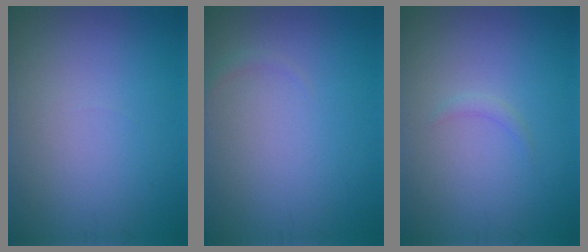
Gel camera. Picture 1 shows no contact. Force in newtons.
{"total": 0.6, "press": 0.6, "slide": 0.0}
{"total": 0.7, "press": 0.7, "slide": 0.0}